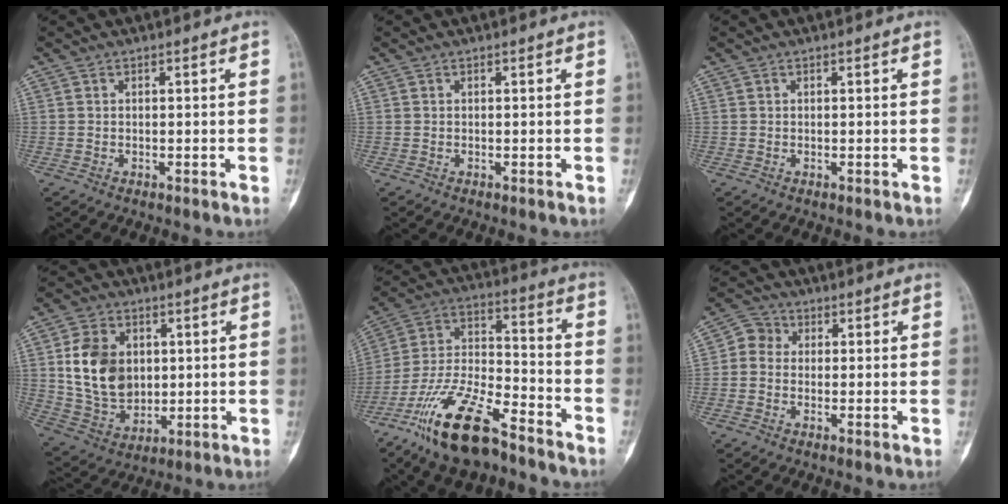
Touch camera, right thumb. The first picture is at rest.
{"total": 0.0}
{"total": 0.0}
{"total": 13.9, "force": [2.3, 10.5, 8.9], "torque": [-0.128, -0.011, 0.053]}
{"total": 18.8, "force": [-12.8, 6.5, 12.2], "torque": [-0.239, 0.071, -0.236]}
{"total": 4.2, "force": [0.0, 3.8, 1.8], "torque": [-0.014, 0.009, -0.012]}